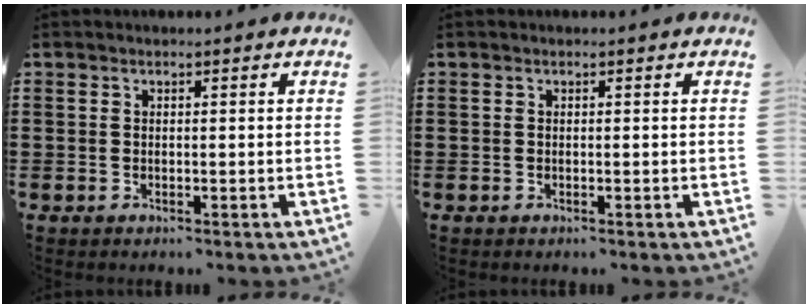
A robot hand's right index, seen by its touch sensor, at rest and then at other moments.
{"total": 0.0}